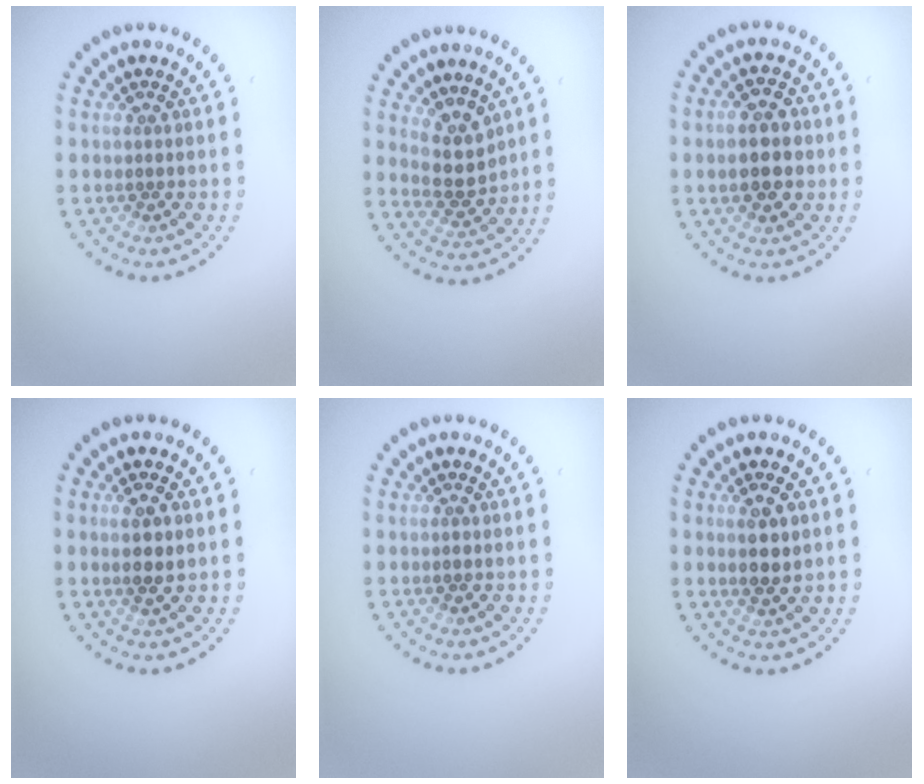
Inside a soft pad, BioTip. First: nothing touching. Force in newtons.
{"total": 2.8, "press": 2.6, "slide": 1.2}
{"total": 5.0, "press": 5.0, "slide": 0.3}
{"total": 2.0, "press": 1.9, "slide": 0.5}
{"total": 0.7, "press": 0.7, "slide": 0.1}
{"total": 2.5, "press": 2.4, "slide": 0.6}